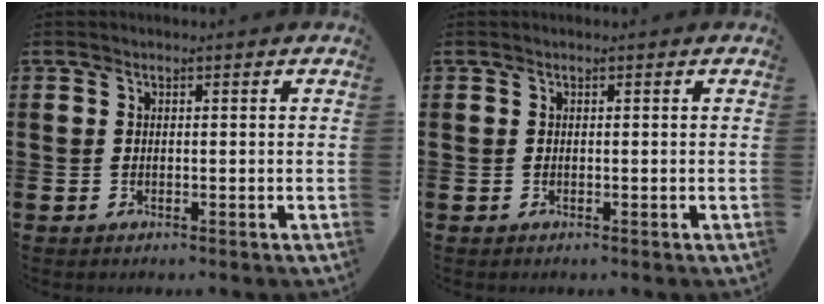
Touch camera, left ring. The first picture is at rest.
{"total": 0.0}